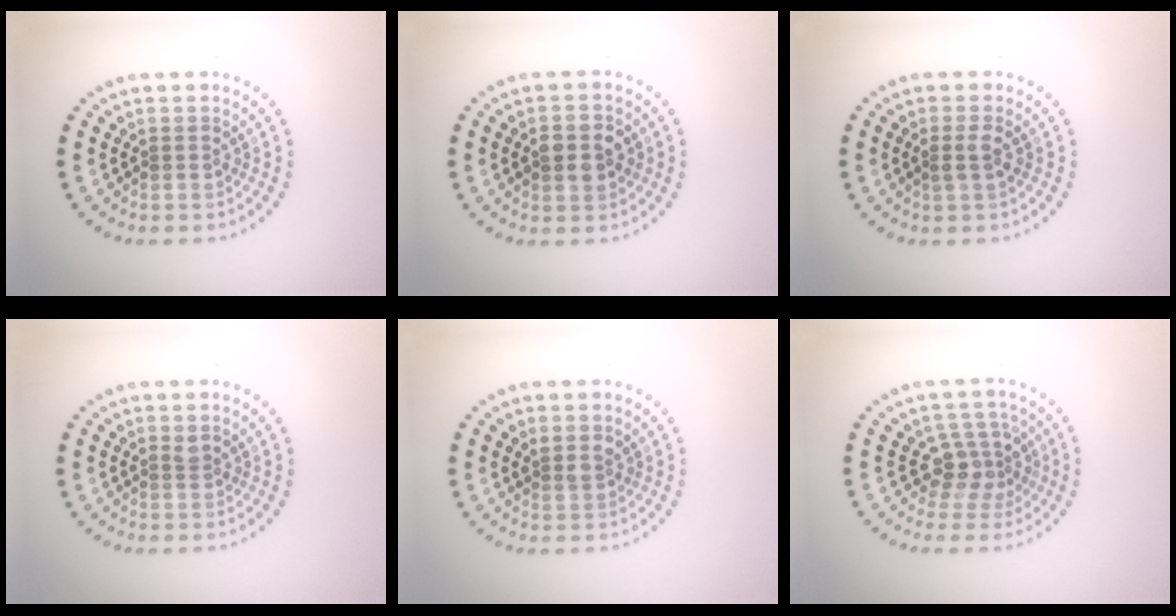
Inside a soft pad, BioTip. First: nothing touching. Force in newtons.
{"total": 2.9, "press": 2.9, "slide": 0.2}
{"total": 1.0, "press": 0.9, "slide": 0.5}
{"total": 0.6, "press": 0.5, "slide": 0.4}
{"total": 1.4, "press": 1.2, "slide": 0.8}
{"total": 2.9, "press": 2.3, "slide": 1.8}